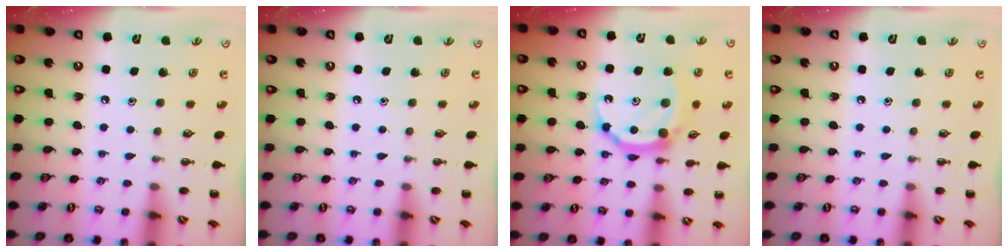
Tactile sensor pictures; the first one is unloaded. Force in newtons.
{"total": 0.0}
{"total": 9.7, "press": 9.7, "slide": 0.4}
{"total": 0.0}